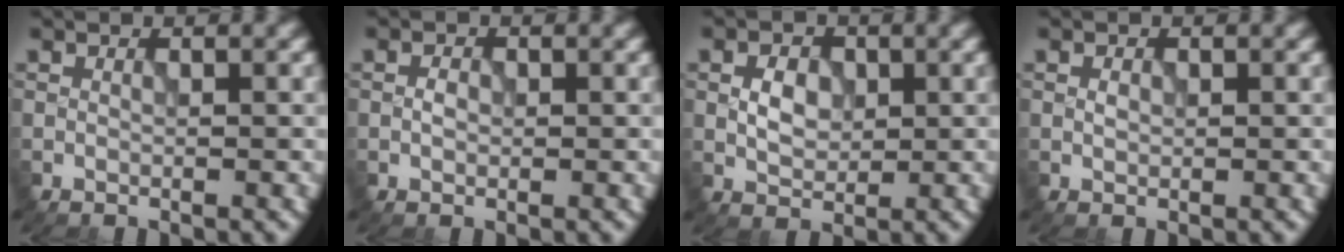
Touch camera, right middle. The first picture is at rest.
{"total": 1.0, "force": [-0.1, 0.7, 0.7], "torque": [-0.012, 0.001, -0.006]}
{"total": 2.6, "force": [0.2, 1.8, 1.8], "torque": [-0.032, 0.001, 0.003]}
{"total": 0.7, "force": [0.1, 0.5, 0.4], "torque": [-0.008, -0.001, 0.001]}